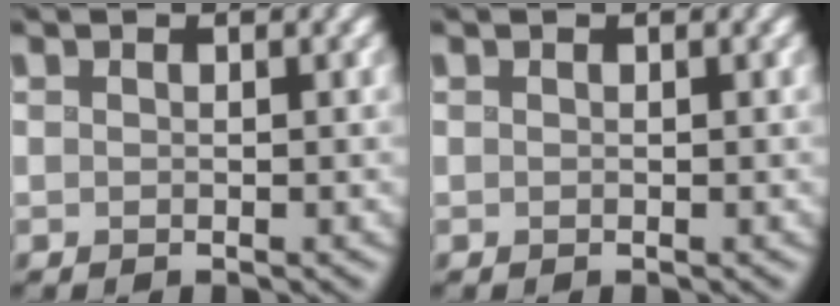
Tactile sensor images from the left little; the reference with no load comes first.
{"total": 0.0}